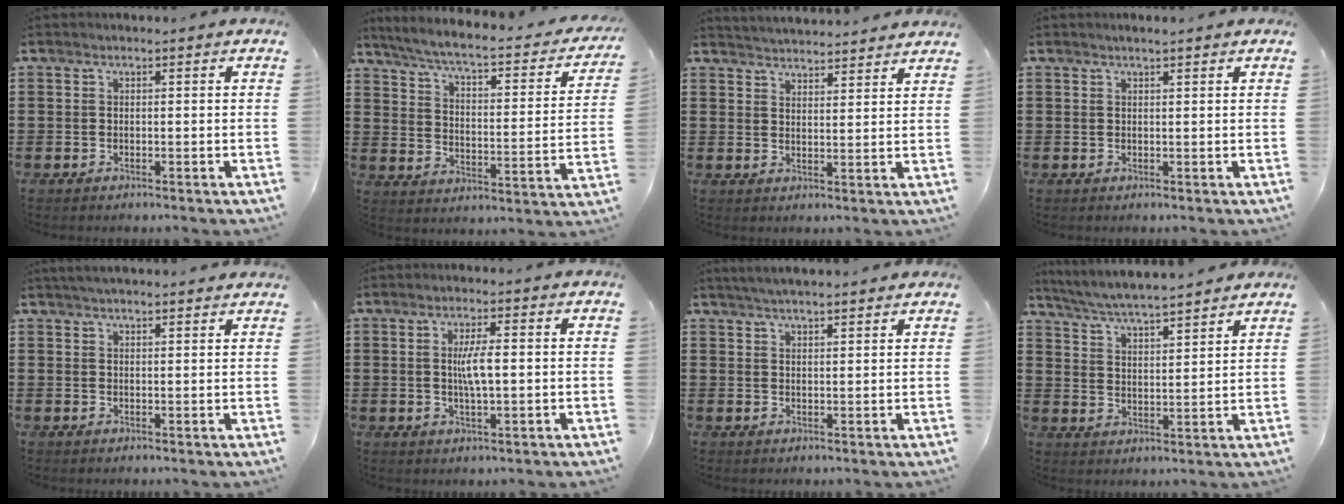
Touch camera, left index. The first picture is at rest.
{"total": 4.8, "force": [3.9, 0.1, 2.8], "torque": [-0.075, -0.034, 0.057]}
{"total": 3.3, "force": [3.3, -0.3, -0.3], "torque": [-0.006, -0.016, 0.060]}
{"total": 0.9, "force": [0.8, 0.0, 0.5], "torque": [-0.010, 0.000, 0.015]}
{"total": 2.5, "force": [2.4, 0.0, 0.6], "torque": [-0.018, 0.000, 0.047]}
{"total": 4.6, "force": [0.4, 1.0, 4.5], "torque": [-0.091, -0.001, 0.001]}
{"total": 2.9, "force": [2.8, 0.2, 0.7], "torque": [-0.021, -0.001, 0.052]}
{"total": 5.3, "force": [5.2, 0.0, 1.2], "torque": [-0.046, -0.032, 0.089]}